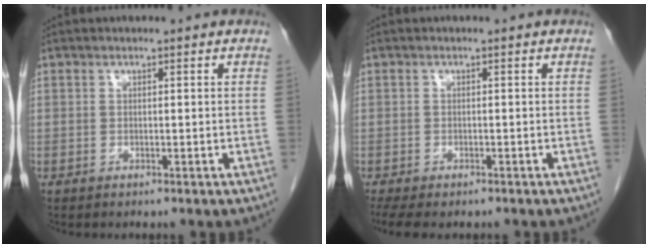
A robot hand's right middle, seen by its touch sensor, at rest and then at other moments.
{"total": 6.5, "force": [-5.1, 2.5, 3.2], "torque": [-0.061, -0.012, -0.077]}